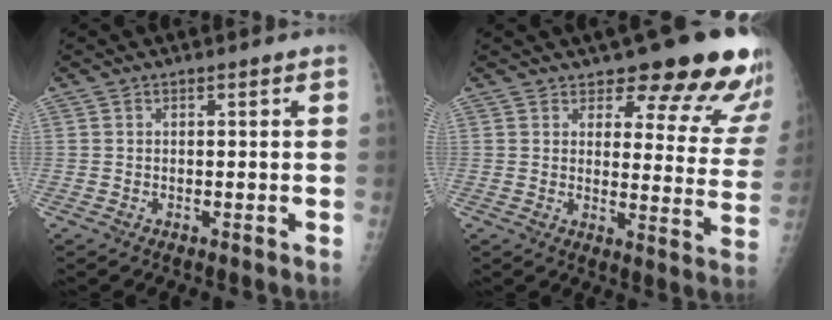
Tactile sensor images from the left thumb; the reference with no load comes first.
{"total": 18.2, "force": [14.9, 5.7, 8.8], "torque": [-0.054, -0.099, 0.167]}